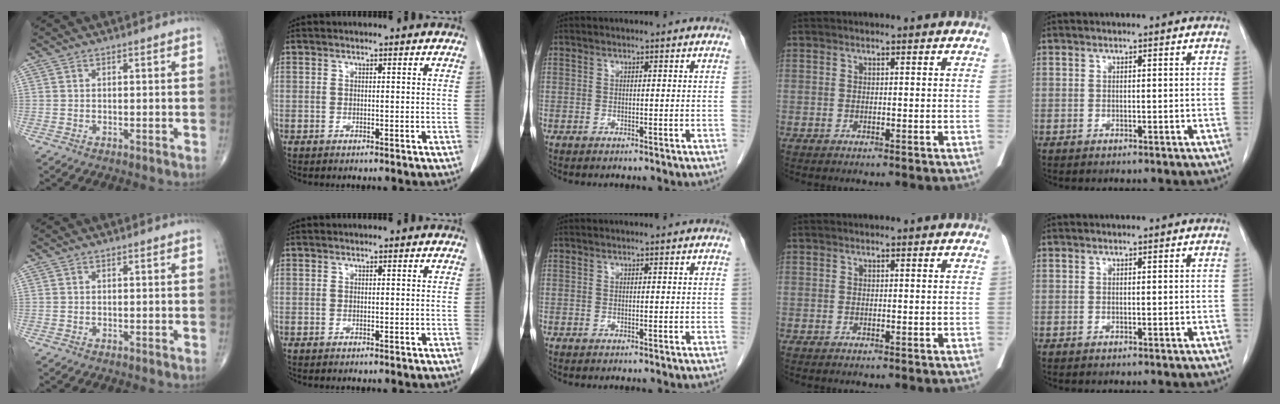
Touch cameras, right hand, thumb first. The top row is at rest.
{}